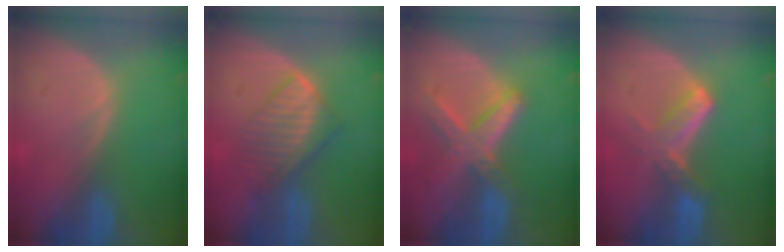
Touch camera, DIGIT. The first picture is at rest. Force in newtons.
{"total": 6.6, "press": 6.4, "slide": 1.8}
{"total": 8.2, "press": 7.1, "slide": 4.3}
{"total": 5.6, "press": 5.3, "slide": 1.8}